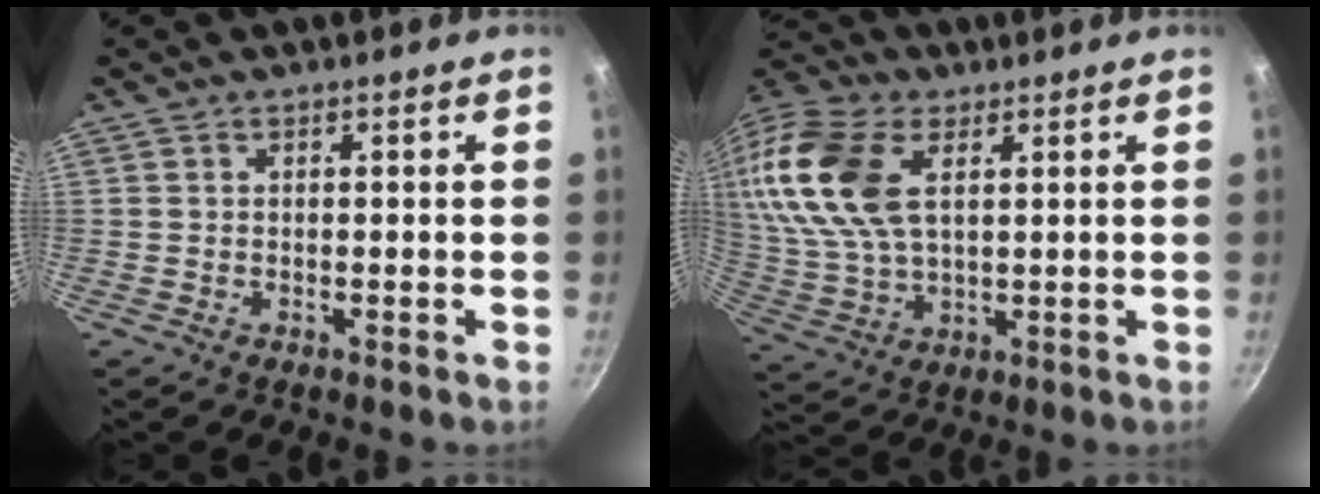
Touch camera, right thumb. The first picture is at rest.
{"total": 19.4, "force": [6.3, 11.8, 14.1], "torque": [-0.298, 0.002, 0.123]}